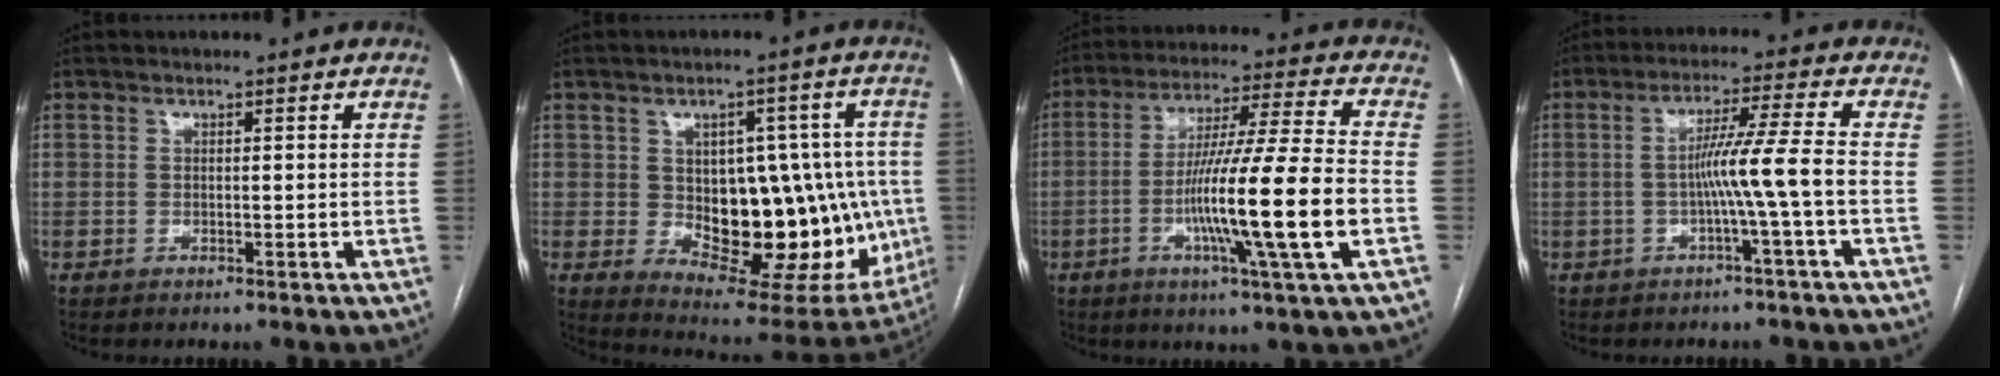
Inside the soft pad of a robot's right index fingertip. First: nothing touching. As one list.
[{"total": 21.1, "force": [-1.8, 10.7, 18.0], "torque": [-0.220, 0.015, 0.004]}, {"total": 17.2, "force": [-4.2, -1.1, 16.6], "torque": [-0.295, -0.009, -0.080]}, {"total": 7.2, "force": [-1.7, -1.8, 6.8], "torque": [-0.118, 0.014, -0.027]}]